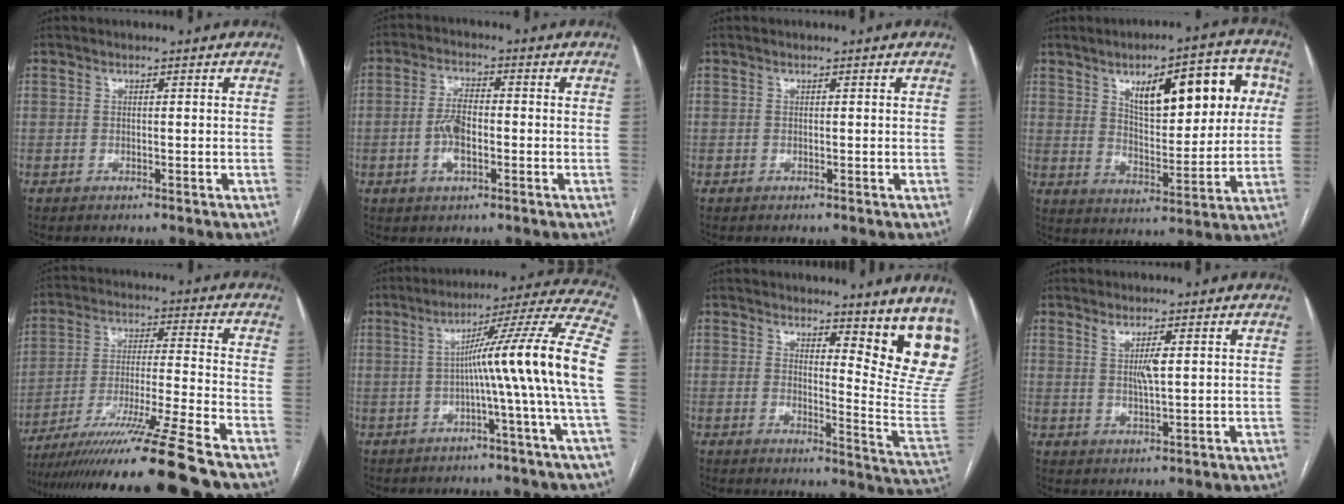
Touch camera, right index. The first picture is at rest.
{"total": 5.4, "force": [-1.2, 2.1, 4.8], "torque": [-0.099, 0.006, -0.023]}
{"total": 0.0}
{"total": 15.9, "force": [5.7, 6.1, 13.6], "torque": [-0.179, 0.028, 0.087]}
{"total": 18.5, "force": [-15.2, -3.2, 10.2], "torque": [-0.171, -0.038, -0.255]}
{"total": 15.0, "force": [-1.8, -2.8, 14.6], "torque": [-0.196, 0.018, -0.036]}
{"total": 12.9, "force": [10.5, 1.6, 7.3], "torque": [-0.069, -0.067, 0.110]}
{"total": 3.0, "force": [1.1, 0.2, 2.8], "torque": [-0.055, -0.002, 0.022]}